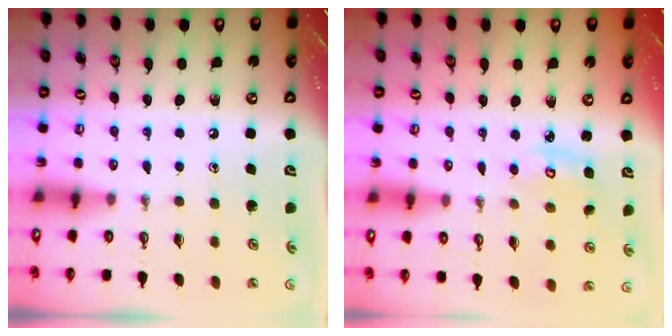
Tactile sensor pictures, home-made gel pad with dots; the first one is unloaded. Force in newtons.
{"total": 3.8, "press": 3.8, "slide": 0.1}